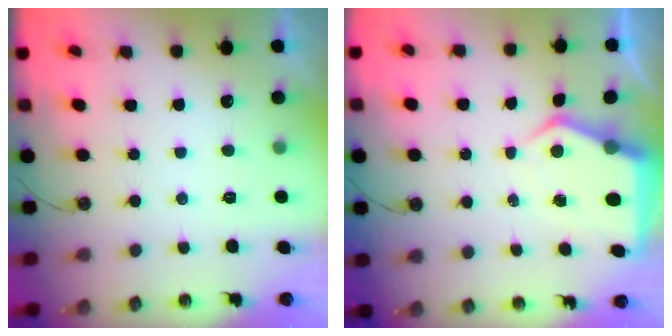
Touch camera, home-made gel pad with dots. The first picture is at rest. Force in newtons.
{"total": 6.6, "press": 6.6, "slide": 0.6}